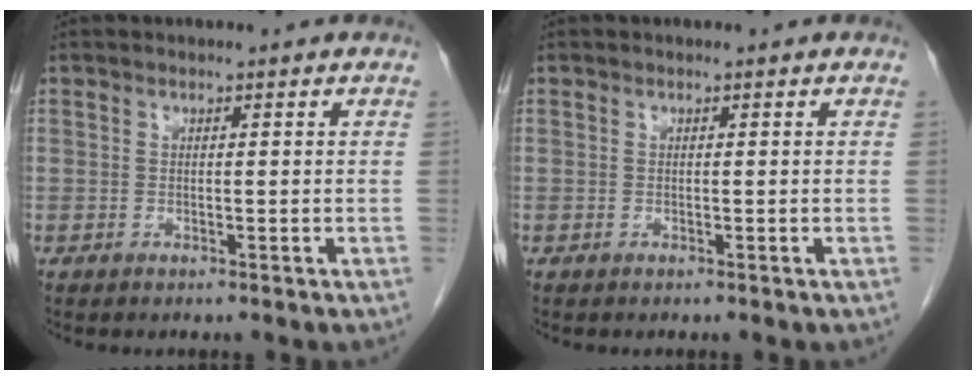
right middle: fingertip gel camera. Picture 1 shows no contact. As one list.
[{"total": 0.0}]